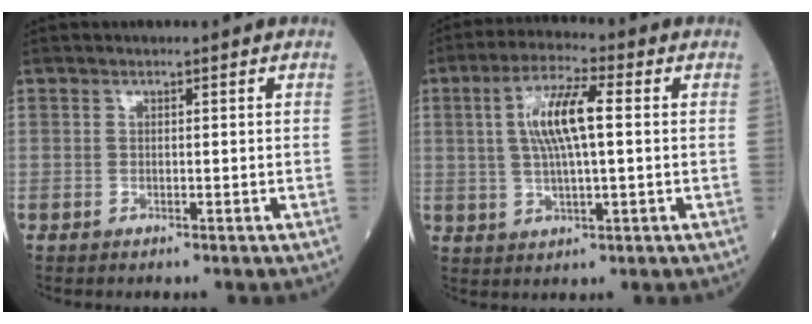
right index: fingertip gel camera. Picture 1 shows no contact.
{"total": 9.0, "force": [1.4, 1.7, 8.7], "torque": [-0.173, 0.013, 0.027]}